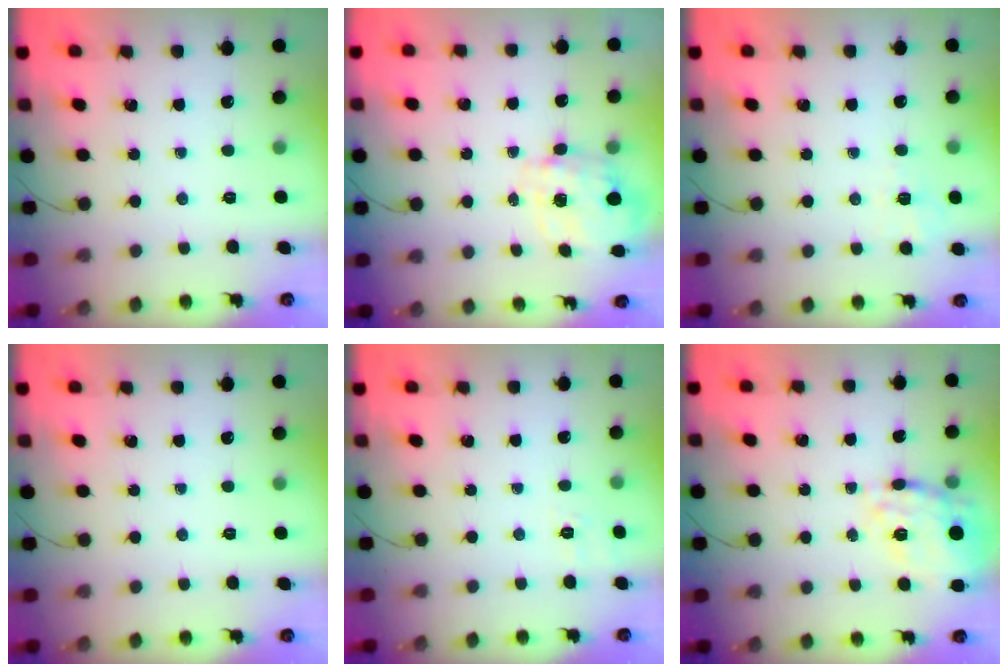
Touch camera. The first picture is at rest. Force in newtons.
{"total": 2.5, "press": 2.4, "slide": 1.0}
{"total": 2.0, "press": 0.8, "slide": 1.8}
{"total": 0.0}
{"total": 7.2, "press": 7.0, "slide": 1.9}
{"total": 18.0, "press": 17.8, "slide": 2.6}